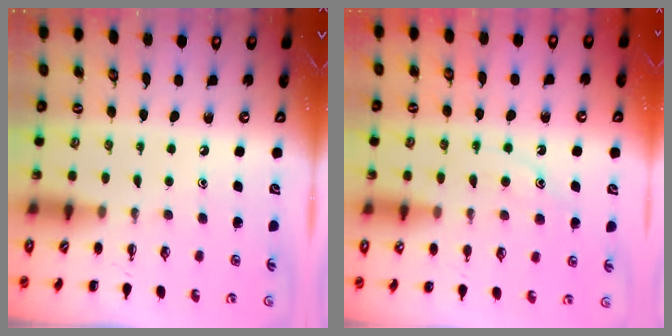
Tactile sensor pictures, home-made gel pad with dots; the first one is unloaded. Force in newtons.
{"total": 12.3, "press": 12.2, "slide": 0.8}